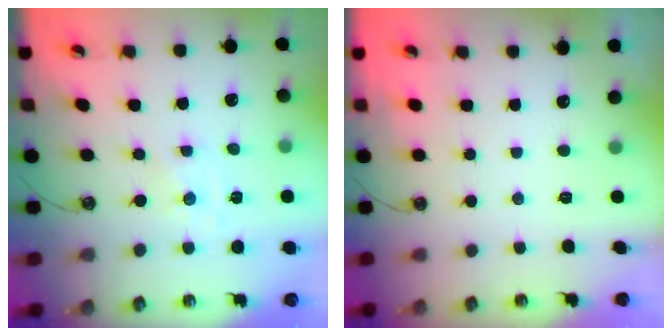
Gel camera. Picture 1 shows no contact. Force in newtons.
{"total": 0.0}